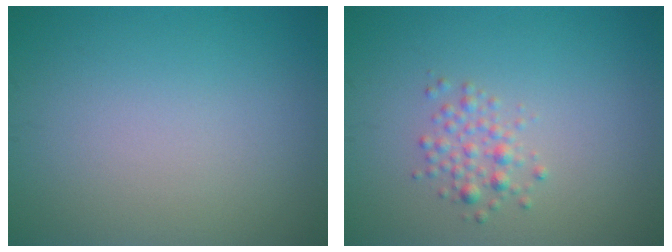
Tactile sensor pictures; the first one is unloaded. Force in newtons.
{"total": 1.7, "press": 1.7, "slide": 0.1}